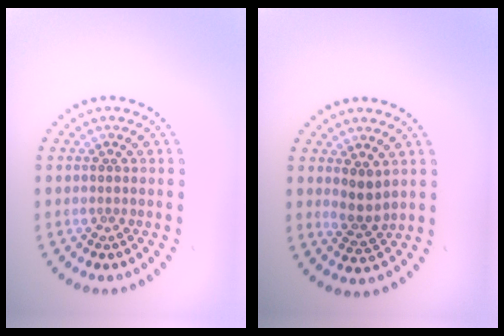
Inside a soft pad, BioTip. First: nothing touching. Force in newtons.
{"total": 2.3, "press": 2.0, "slide": 1.1}